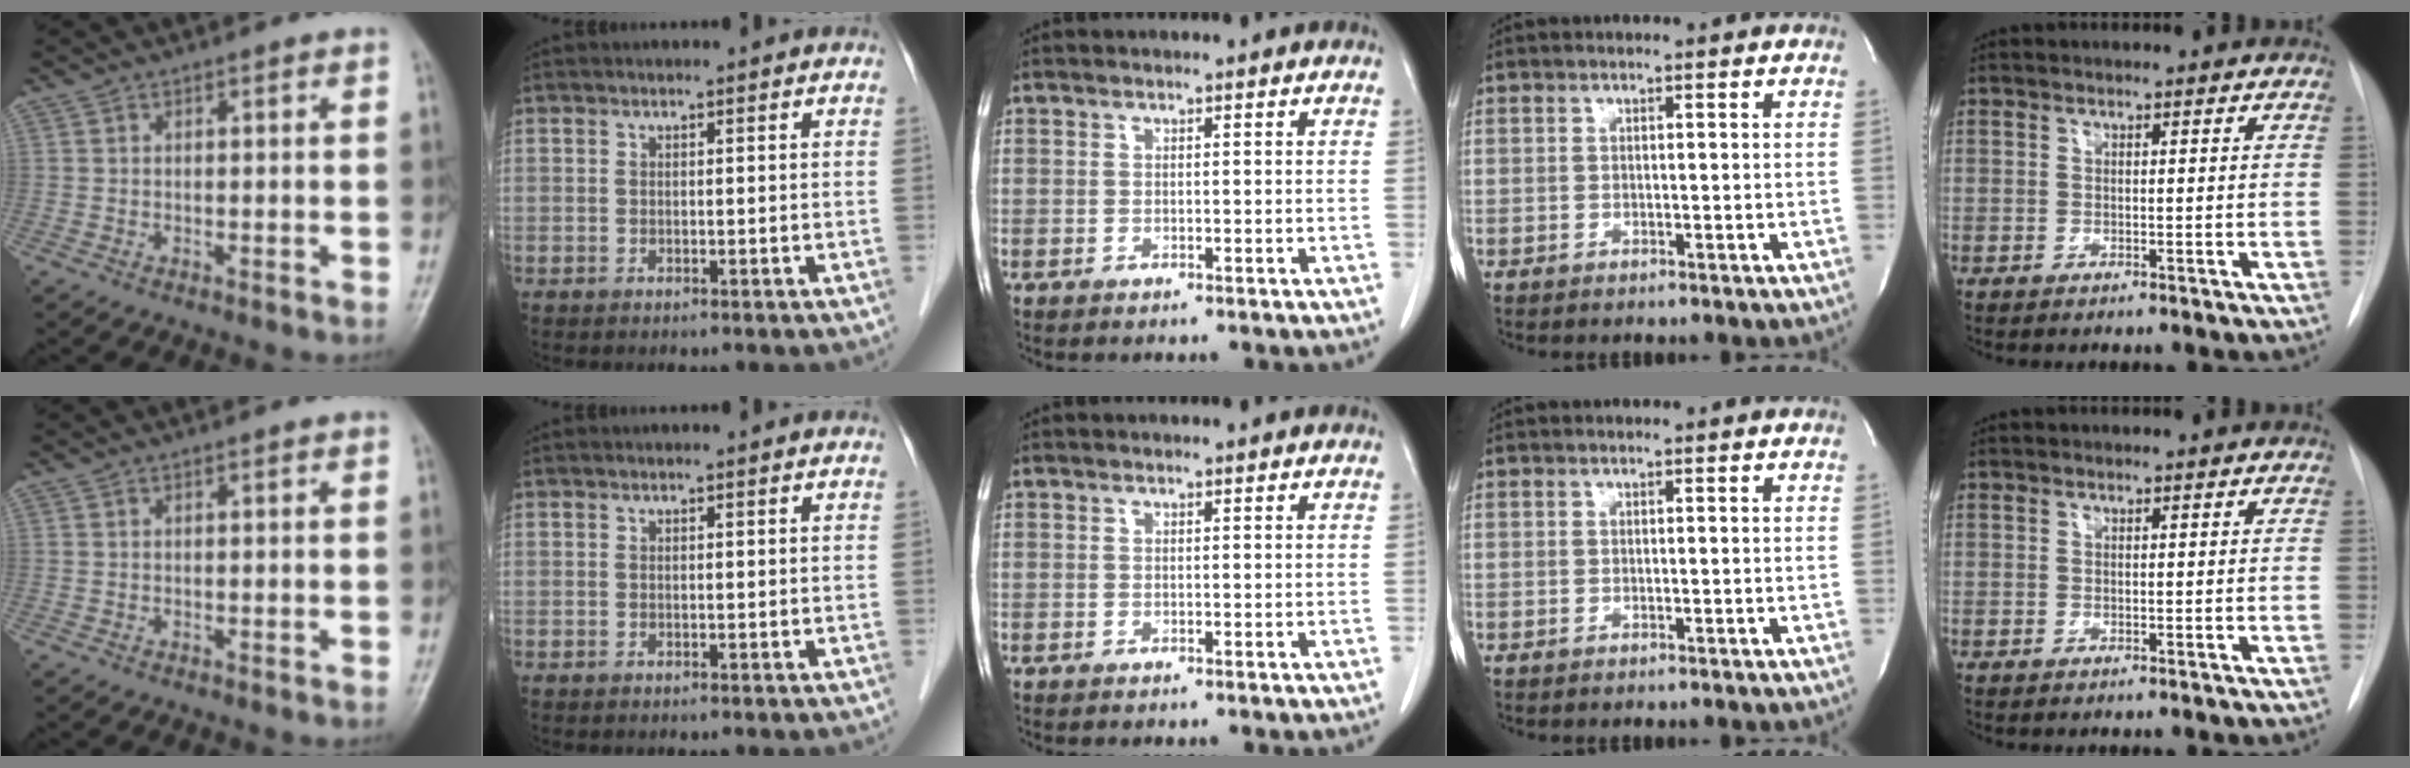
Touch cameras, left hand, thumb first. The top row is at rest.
{}